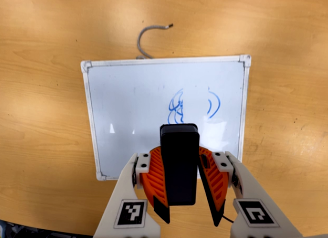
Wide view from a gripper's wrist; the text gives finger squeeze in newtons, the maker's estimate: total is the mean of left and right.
{"total": 9.5, "left": 9.2, "right": 9.8}